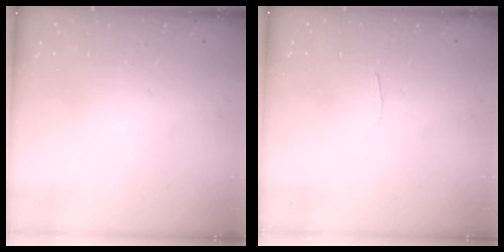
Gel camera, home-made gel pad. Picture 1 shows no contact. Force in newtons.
{"total": 2.0, "press": 2.0, "slide": 0.2}